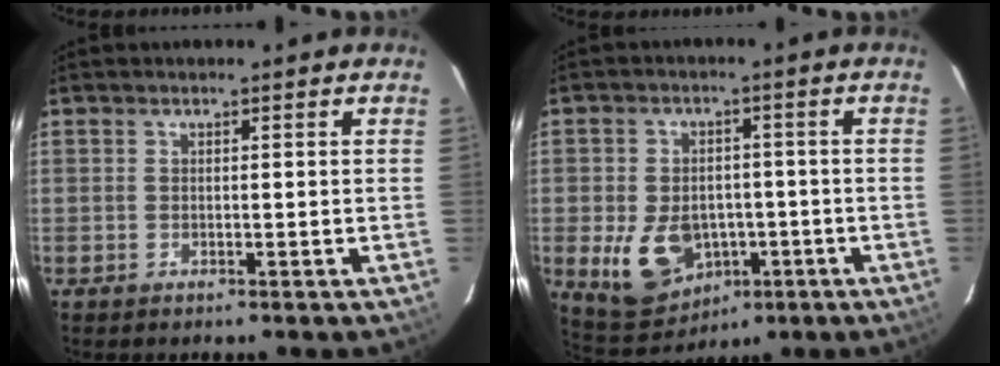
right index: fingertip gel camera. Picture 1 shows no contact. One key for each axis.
{"total": 11.6, "fx": -3.5, "fy": 8.6, "fz": 6.9, "tx": -0.158, "ty": -0.012, "tz": -0.037}